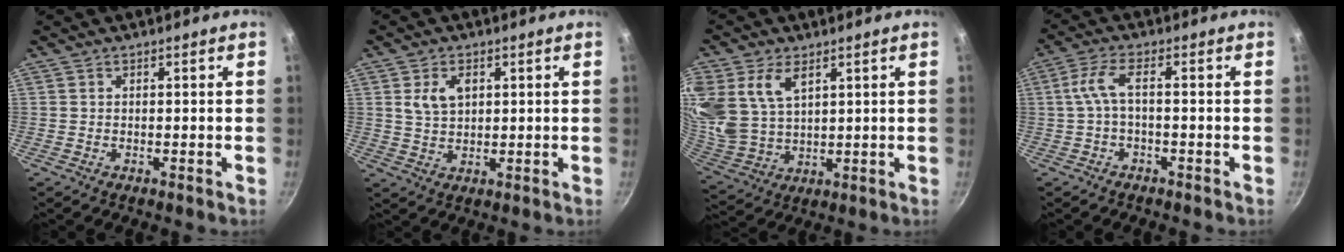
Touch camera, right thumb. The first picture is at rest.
{"total": 5.3, "force": [1.7, 3.4, 3.8], "torque": [-0.061, -0.006, 0.035]}
{"total": 15.5, "force": [6.5, 10.0, 9.8], "torque": [-0.210, -0.016, 0.142]}
{"total": 4.5, "force": [-1.1, 1.4, 4.1], "torque": [-0.101, 0.019, -0.026]}